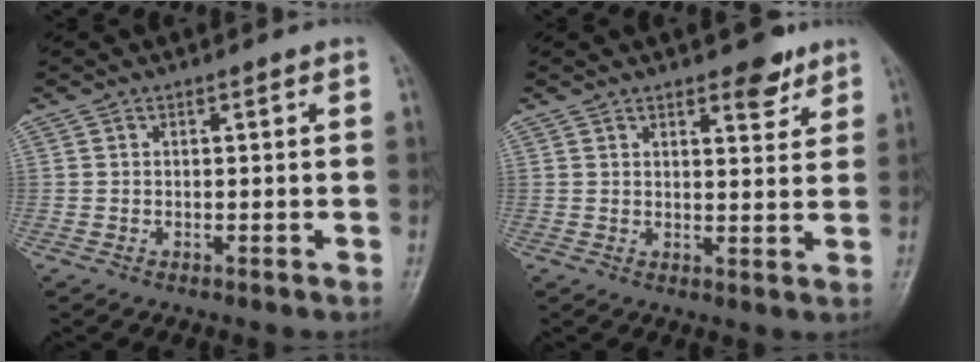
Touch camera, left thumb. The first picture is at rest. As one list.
[{"total": 5.1, "force": [3.6, 2.1, 3.1], "torque": [-0.022, -0.022, 0.048]}]